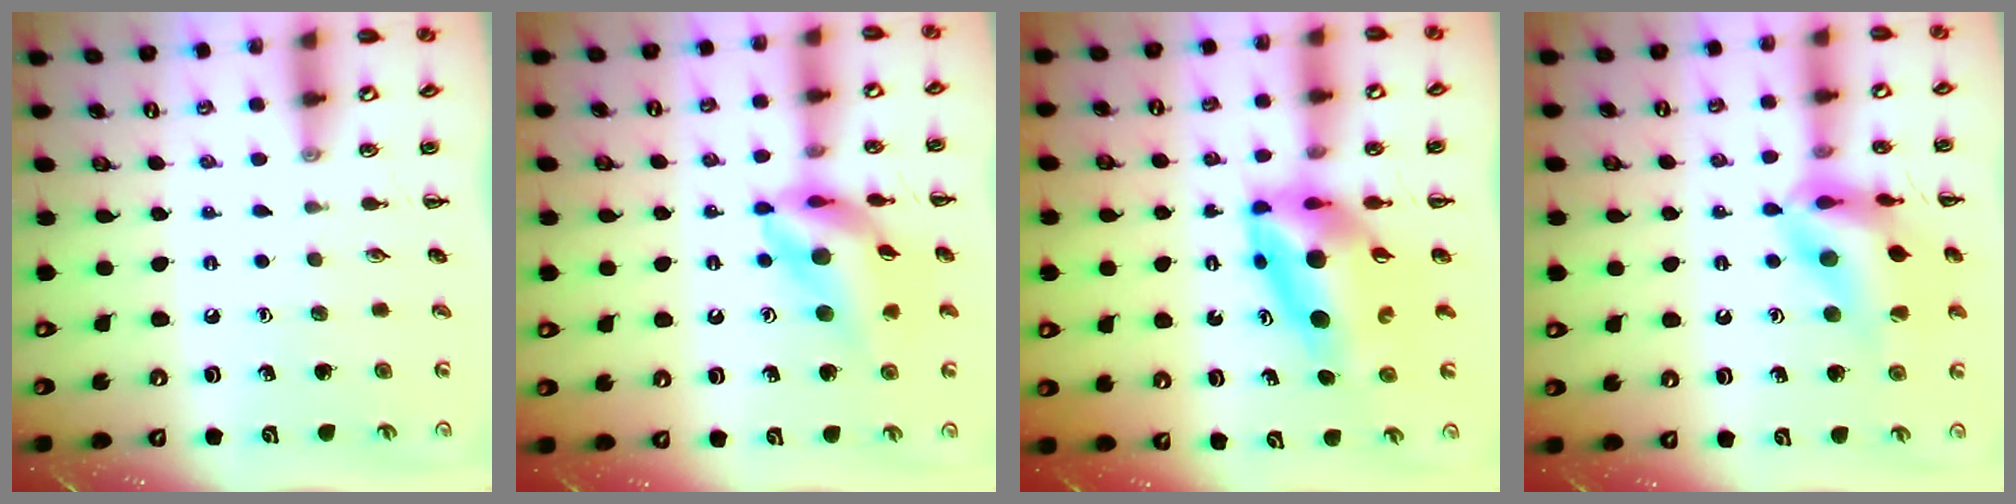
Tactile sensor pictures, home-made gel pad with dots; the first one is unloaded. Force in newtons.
{"total": 12.1, "press": 11.4, "slide": 3.9}
{"total": 9.6, "press": 9.1, "slide": 3.0}
{"total": 15.0, "press": 14.8, "slide": 2.8}